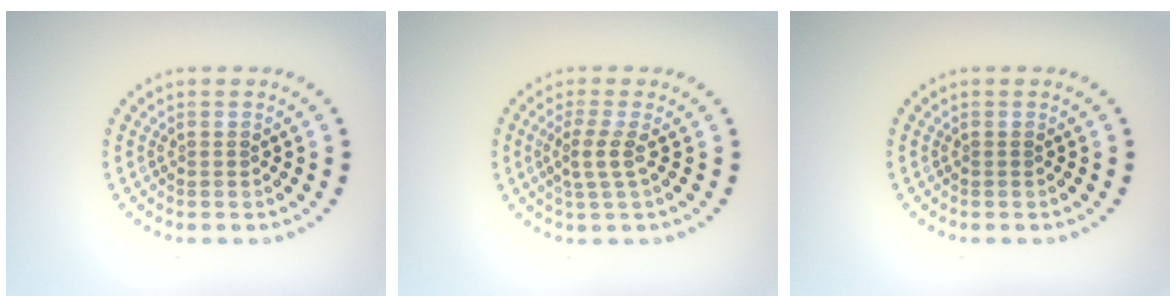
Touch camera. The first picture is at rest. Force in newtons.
{"total": 2.3, "press": 1.8, "slide": 1.4}
{"total": 0.0}